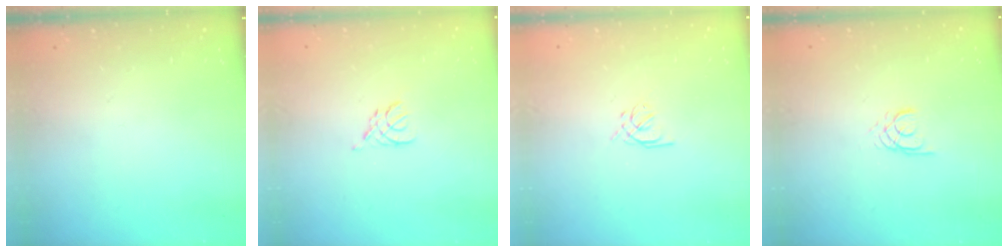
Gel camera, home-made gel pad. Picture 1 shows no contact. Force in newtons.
{"total": 2.9, "press": 2.8, "slide": 0.6}
{"total": 1.4, "press": 1.3, "slide": 0.5}
{"total": 2.2, "press": 2.2, "slide": 0.2}